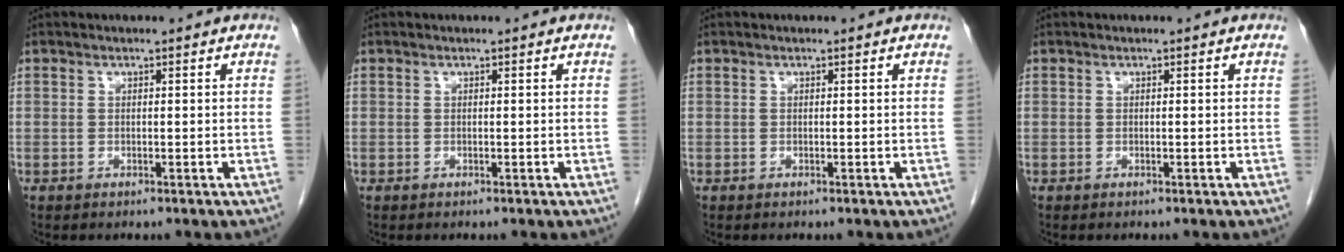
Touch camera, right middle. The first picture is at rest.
{"total": 0.0}
{"total": 0.0}
{"total": 0.0}